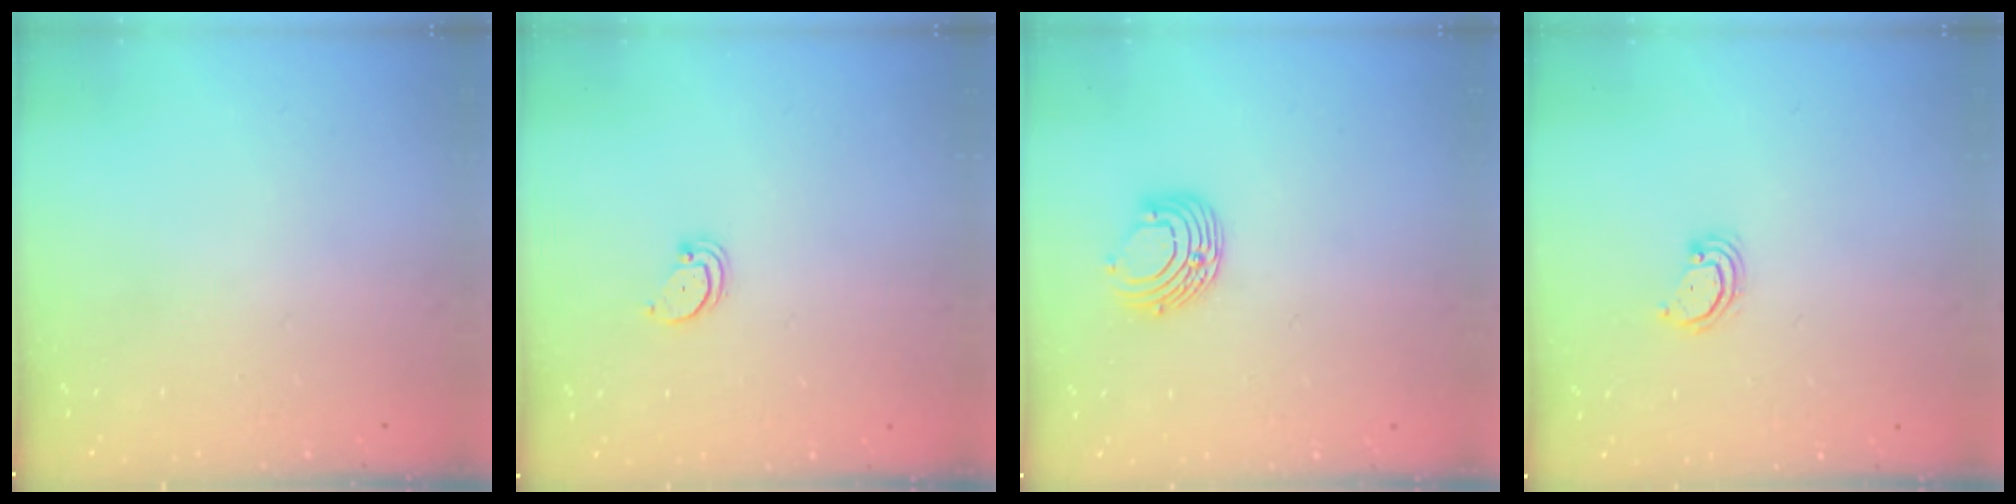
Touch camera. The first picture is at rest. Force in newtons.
{"total": 1.4, "press": 1.3, "slide": 0.1}
{"total": 8.2, "press": 8.2, "slide": 0.8}
{"total": 2.8, "press": 2.8, "slide": 0.2}